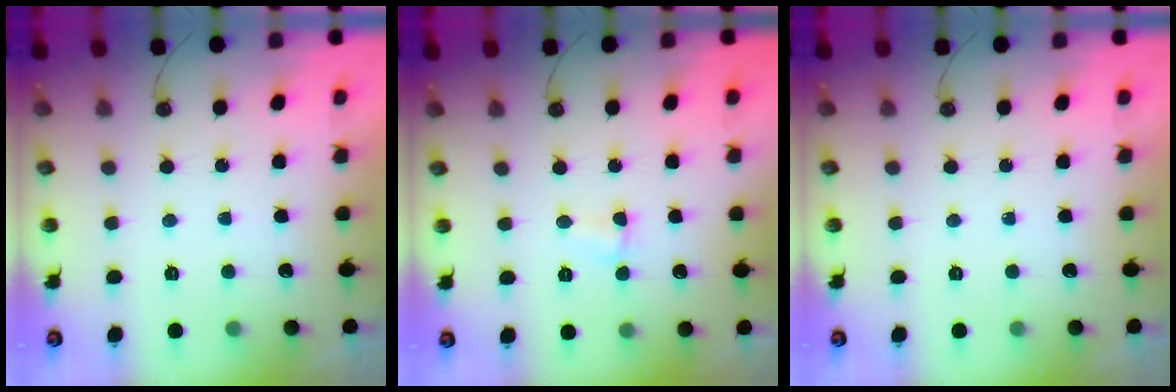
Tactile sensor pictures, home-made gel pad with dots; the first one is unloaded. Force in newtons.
{"total": 4.3, "press": 2.6, "slide": 3.4}
{"total": 0.0}